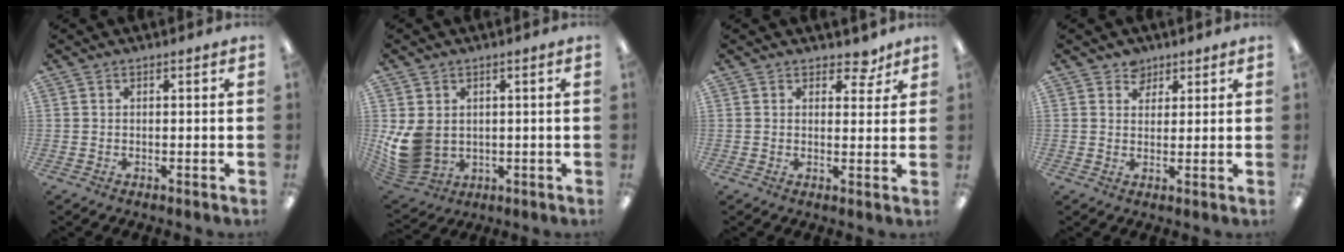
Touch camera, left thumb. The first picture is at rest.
{"total": 9.9, "force": [0.5, 8.1, 5.8], "torque": [-0.136, -0.010, 0.011]}
{"total": 3.3, "force": [2.5, 1.9, 1.1], "torque": [-0.001, -0.009, 0.041]}
{"total": 3.9, "force": [2.7, 2.7, 0.4], "torque": [0.006, -0.011, 0.047]}